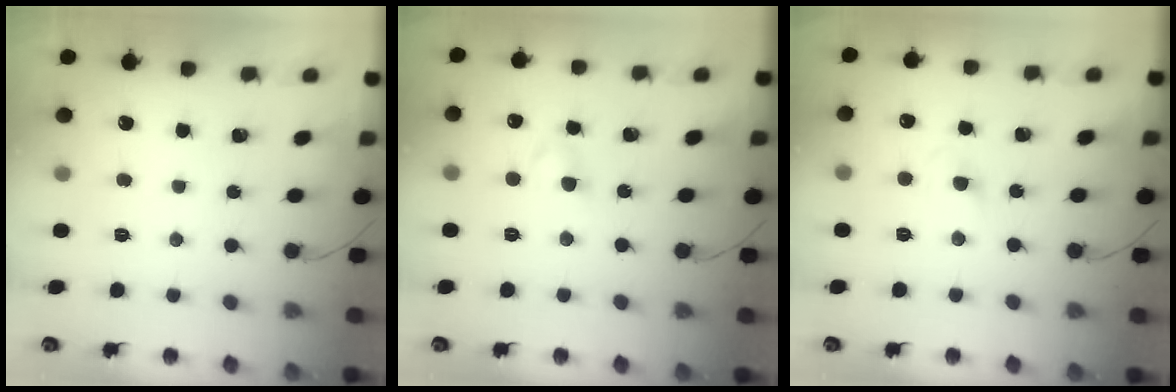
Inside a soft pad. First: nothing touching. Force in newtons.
{"total": 3.3, "press": 3.1, "slide": 1.2}
{"total": 3.0, "press": 2.8, "slide": 1.3}